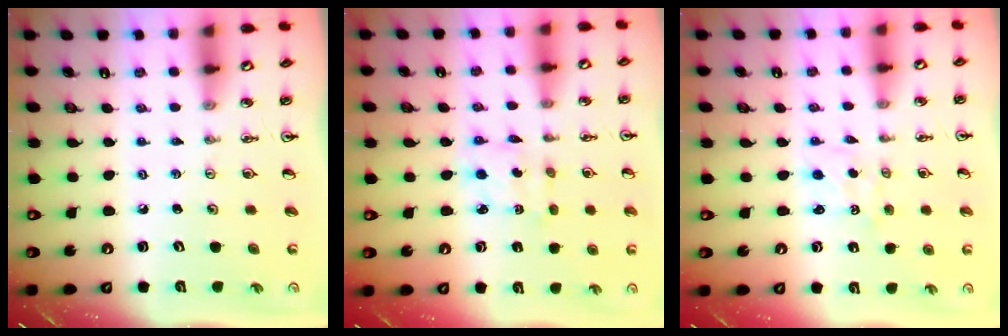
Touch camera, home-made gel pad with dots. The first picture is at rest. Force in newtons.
{"total": 2.1, "press": 2.0, "slide": 0.4}
{"total": 0.9, "press": 0.7, "slide": 0.5}